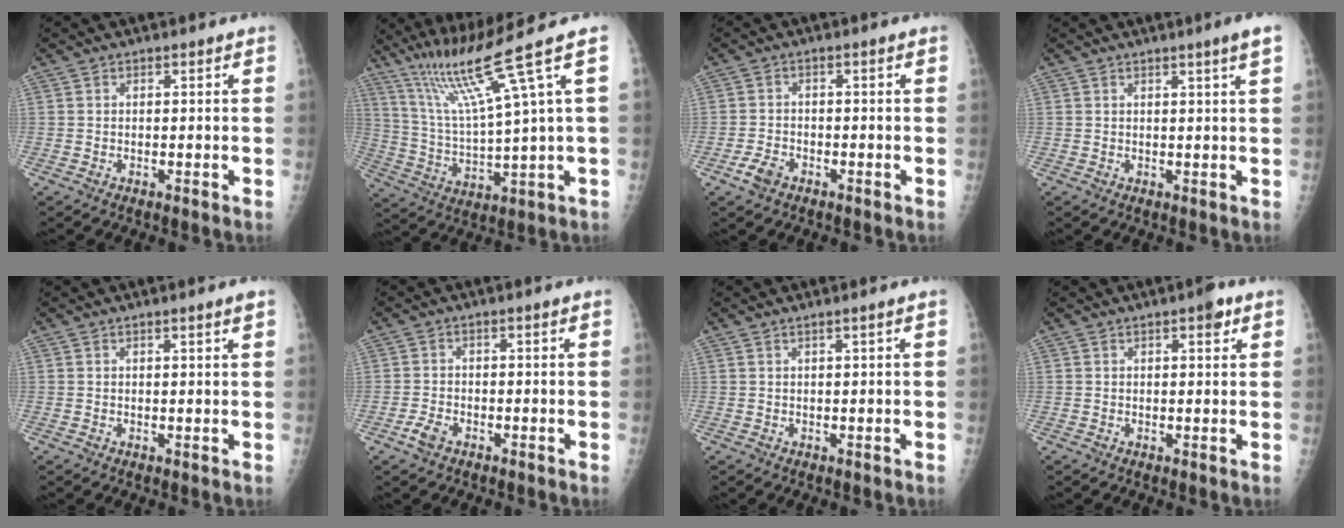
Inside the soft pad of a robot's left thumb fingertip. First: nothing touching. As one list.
[{"total": 14.6, "force": [8.4, -1.4, 11.9], "torque": [-0.210, -0.031, 0.160]}, {"total": 3.2, "force": [-1.9, 1.9, 1.7], "torque": [-0.035, 0.010, -0.034]}, {"total": 3.0, "force": [1.6, -0.8, 2.4], "torque": [-0.038, -0.009, 0.026]}, {"total": 1.6, "force": [1.0, -0.3, 1.2], "torque": [-0.018, -0.006, 0.016]}, {"total": 2.6, "force": [-1.5, 1.4, 1.6], "torque": [-0.036, 0.007, -0.029]}, {"total": 0.8, "force": [0.4, -0.3, 0.7], "torque": [-0.019, -0.004, 0.012]}, {"total": 2.6, "force": [1.4, 0.8, 2.0], "torque": [-0.021, -0.002, 0.016]}]